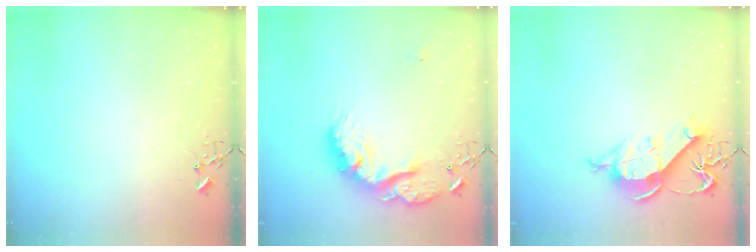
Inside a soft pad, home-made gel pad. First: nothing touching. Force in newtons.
{"total": 19.5, "press": 19.5, "slide": 1.0}
{"total": 11.0, "press": 11.0, "slide": 1.3}